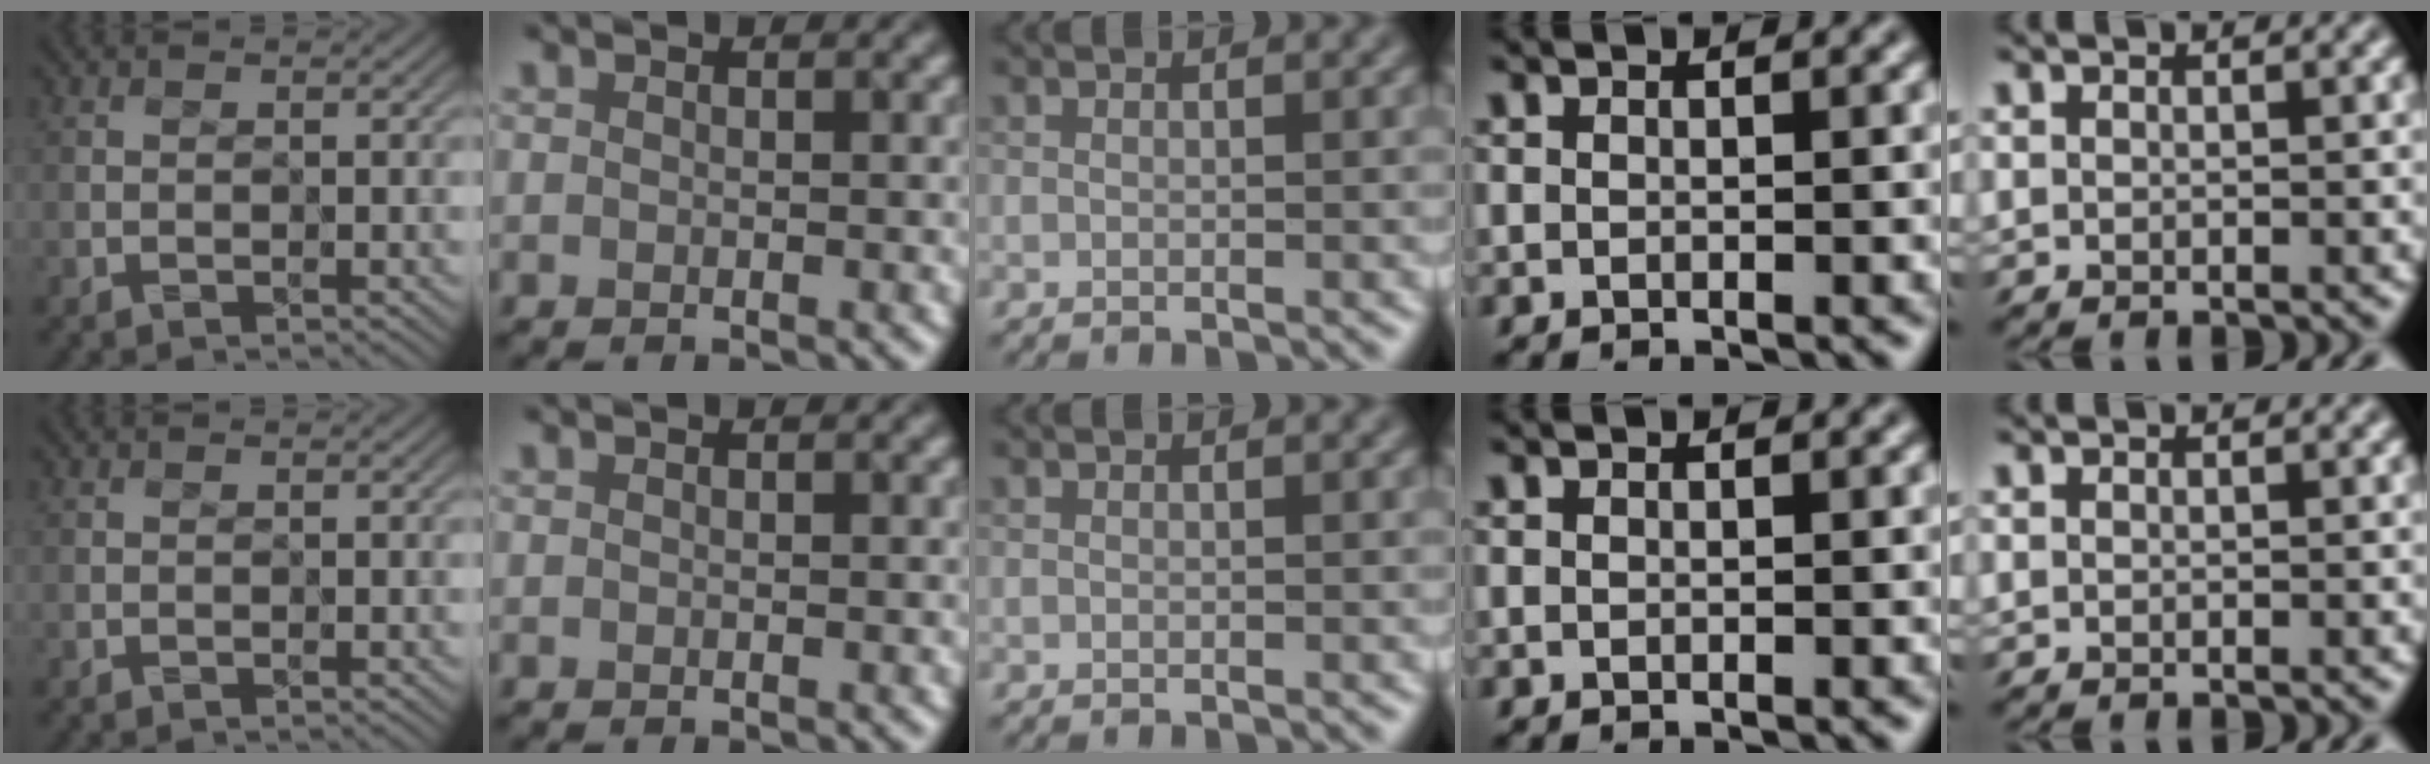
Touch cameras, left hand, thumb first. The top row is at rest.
{}